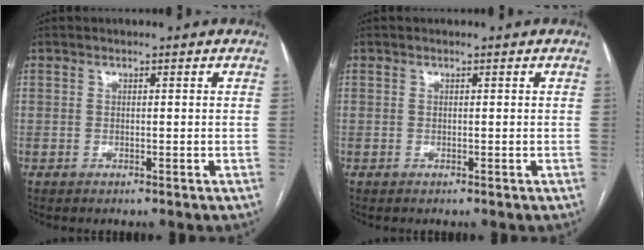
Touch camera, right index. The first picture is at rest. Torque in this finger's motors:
{"motor_torque": [0.00, 0.00, 0.00, 0.00]}